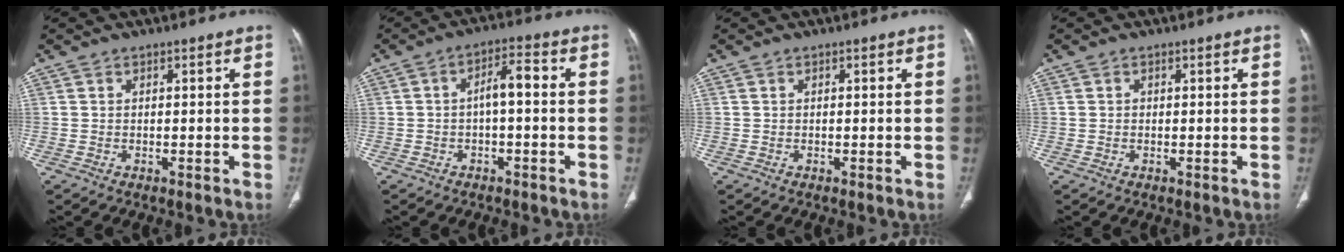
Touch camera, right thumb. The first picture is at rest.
{"total": 4.6, "force": [-0.5, 1.8, 4.2], "torque": [-0.068, 0.028, -0.014]}
{"total": 0.0}
{"total": 0.5, "force": [0.1, 0.4, 0.2], "torque": [-0.002, 0.006, 0.003]}